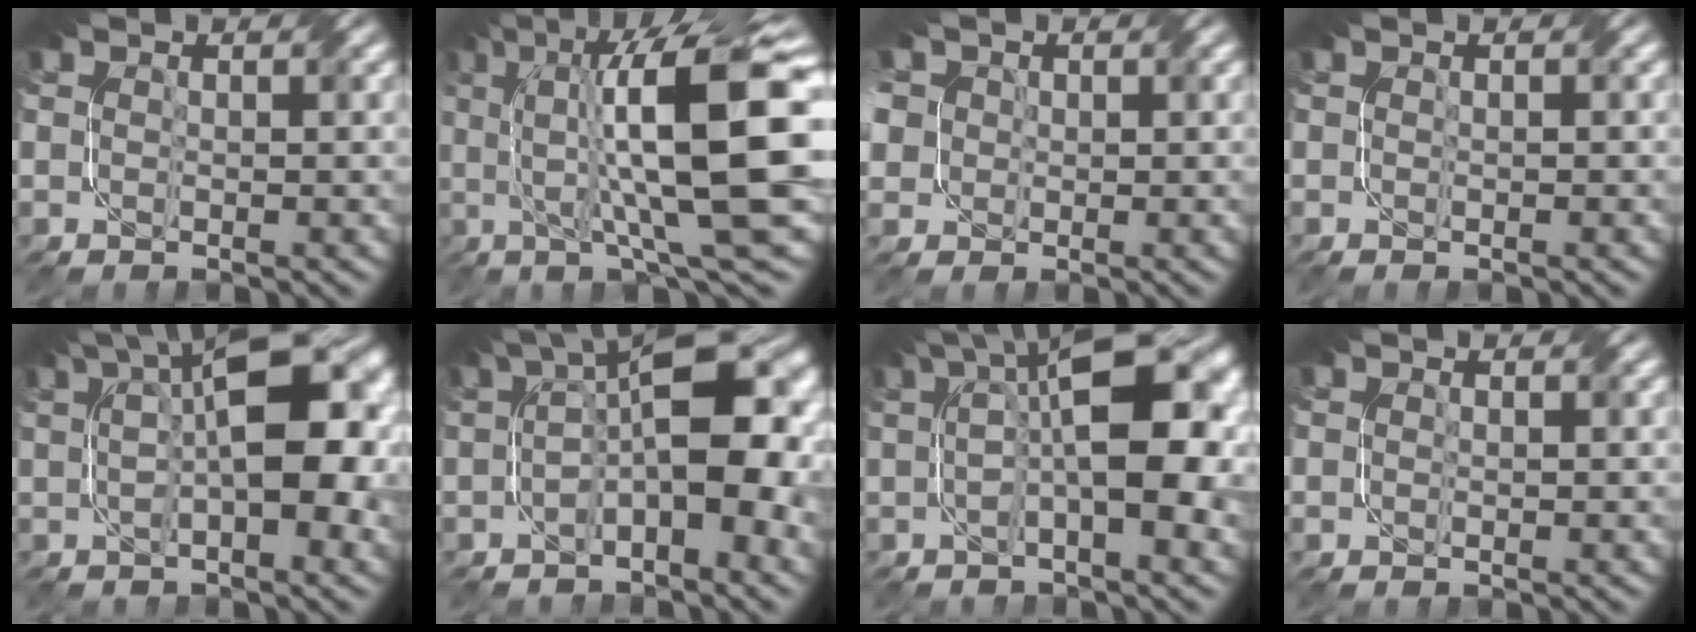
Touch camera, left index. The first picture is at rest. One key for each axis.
{"total": 14.5, "fx": 2.2, "fy": 4.0, "fz": 13.7, "tx": -0.213, "ty": 0.007, "tz": 0.034}
{"total": 6.0, "fx": 1.3, "fy": 5.0, "fz": 3.0, "tx": -0.077, "ty": 0.028, "tz": 0.005}
{"total": 0.6, "fx": -0.1, "fy": 0.1, "fz": 0.6, "tx": -0.011, "ty": -0.004, "tz": -0.005}
{"total": 10.7, "fx": 2.0, "fy": 3.9, "fz": 9.8, "tx": -0.148, "ty": 0.015, "tz": 0.031}
{"total": 10.2, "fx": -0.3, "fy": 3.6, "fz": 9.6, "tx": -0.146, "ty": 0.022, "tz": -0.011}
{"total": 11.8, "fx": 1.7, "fy": 3.7, "fz": 11.0, "tx": -0.172, "ty": 0.016, "tz": 0.027}
{"total": 0.0}